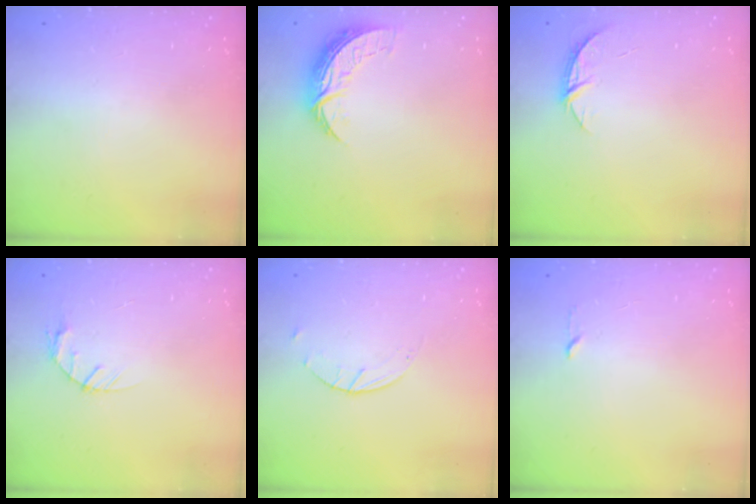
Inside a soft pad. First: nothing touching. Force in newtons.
{"total": 7.5, "press": 7.5, "slide": 0.5}
{"total": 4.6, "press": 4.6, "slide": 0.5}
{"total": 3.3, "press": 3.2, "slide": 0.5}
{"total": 2.6, "press": 2.6, "slide": 0.4}
{"total": 2.3, "press": 2.2, "slide": 0.3}